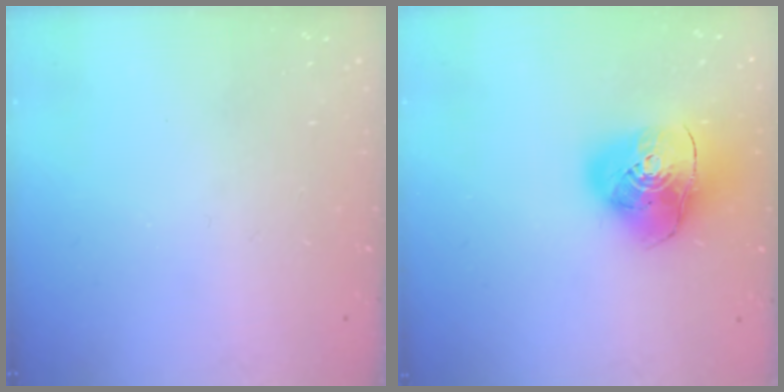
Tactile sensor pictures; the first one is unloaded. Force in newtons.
{"total": 14.0, "press": 13.9, "slide": 1.8}